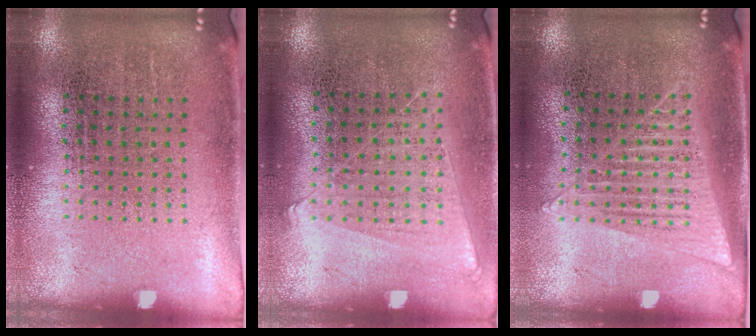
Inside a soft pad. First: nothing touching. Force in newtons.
{"total": 1.0, "press": 0.9, "slide": 0.4}
{"total": 1.4, "press": 1.3, "slide": 0.5}